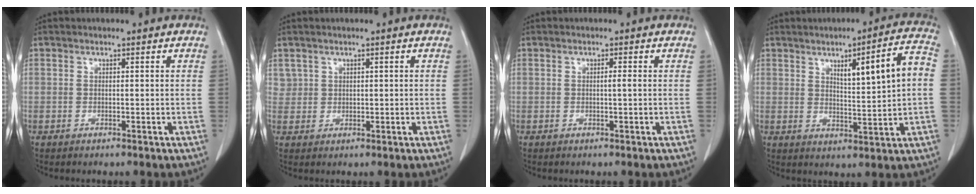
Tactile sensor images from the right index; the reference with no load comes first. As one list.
[{"total": 2.0, "force": [1.1, 1.7, 0.1], "torque": [0.009, 0.004, 0.016]}, {"total": 0.8, "force": [0.0, -0.1, 0.8], "torque": [-0.012, 0.001, -0.001]}, {"total": 9.7, "force": [1.8, 0.4, 9.5], "torque": [-0.140, 0.011, 0.031]}]